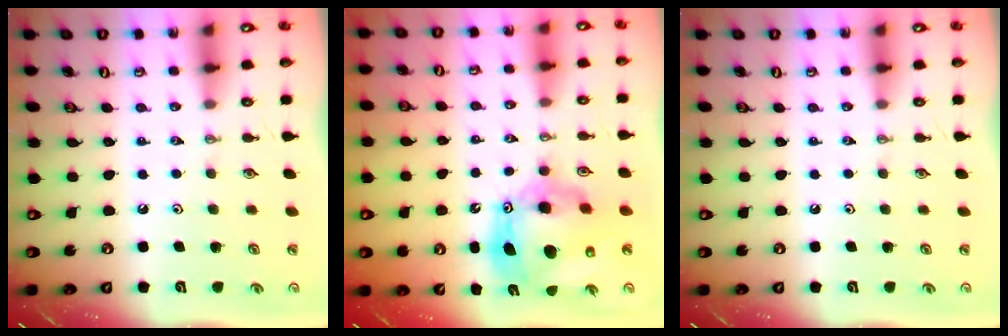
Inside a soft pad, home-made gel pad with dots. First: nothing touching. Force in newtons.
{"total": 16.2, "press": 16.1, "slide": 1.5}
{"total": 0.0}